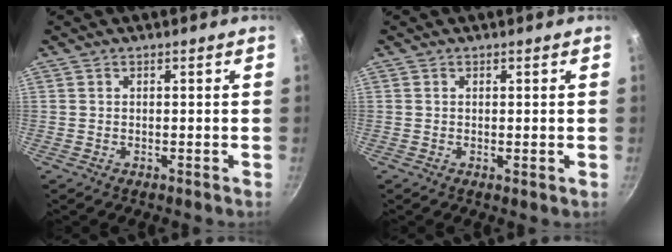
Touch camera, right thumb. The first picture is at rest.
{"total": 0.8, "force": [0.0, 0.2, 0.8], "torque": [-0.016, -0.005, 0.001]}